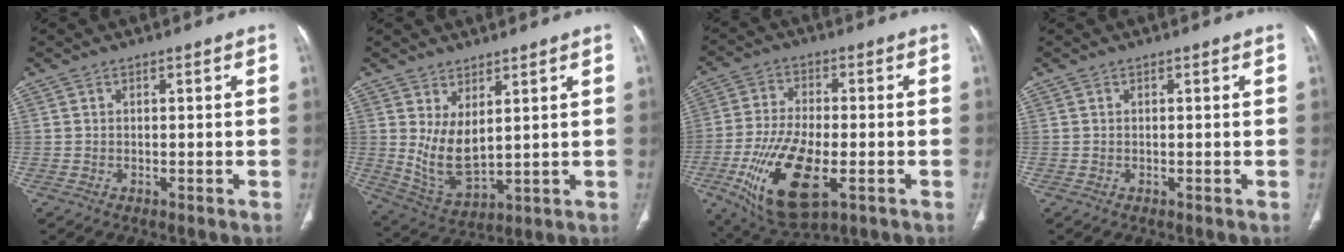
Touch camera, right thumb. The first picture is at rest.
{"total": 8.3, "force": [2.5, 4.0, 6.8], "torque": [-0.125, -0.032, 0.069]}
{"total": 16.7, "force": [-5.6, 7.3, 14.0], "torque": [-0.269, -0.003, -0.089]}
{"total": 0.0}